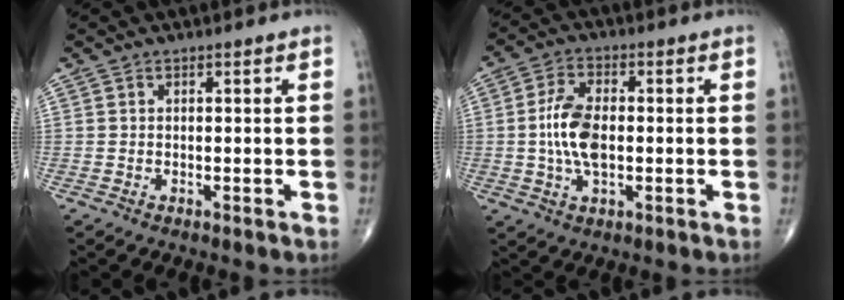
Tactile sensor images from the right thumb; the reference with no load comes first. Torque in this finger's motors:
{"motor_torque": [0.85, 1.06, 0.92, -0.14, 0.32]}